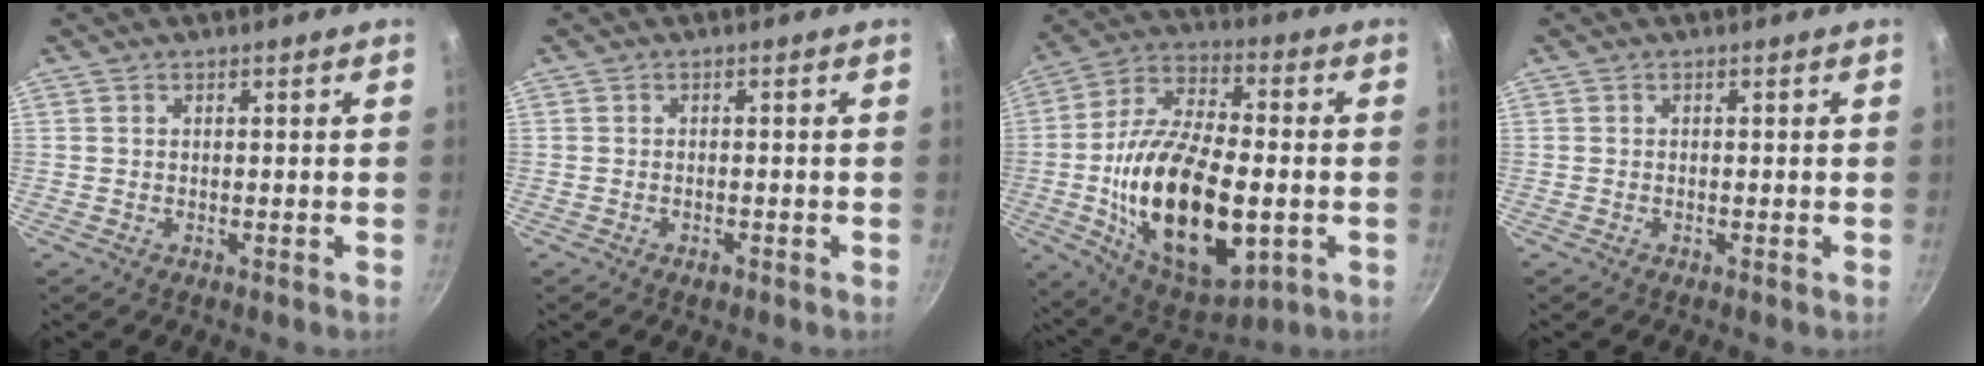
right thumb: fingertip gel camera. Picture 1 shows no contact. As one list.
[{"total": 1.3, "force": [-0.8, 0.7, 0.7], "torque": [-0.015, 0.005, -0.012]}, {"total": 26.8, "force": [-4.2, 13.6, 22.7], "torque": [-0.395, 0.018, -0.066]}, {"total": 0.0}]